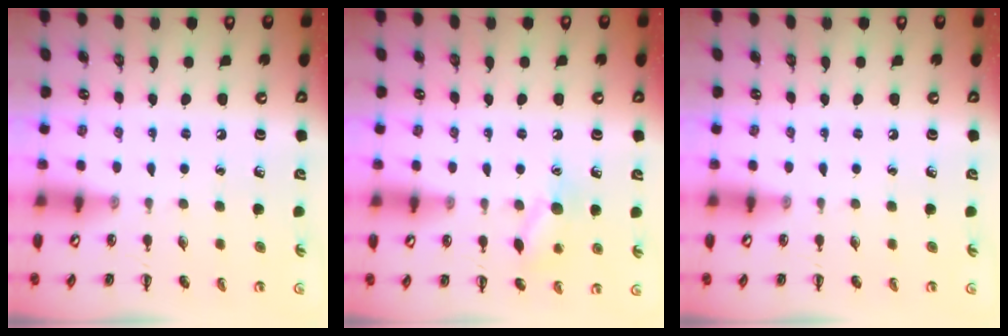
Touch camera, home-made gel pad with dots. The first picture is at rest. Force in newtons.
{"total": 10.0, "press": 9.9, "slide": 1.5}
{"total": 0.0}